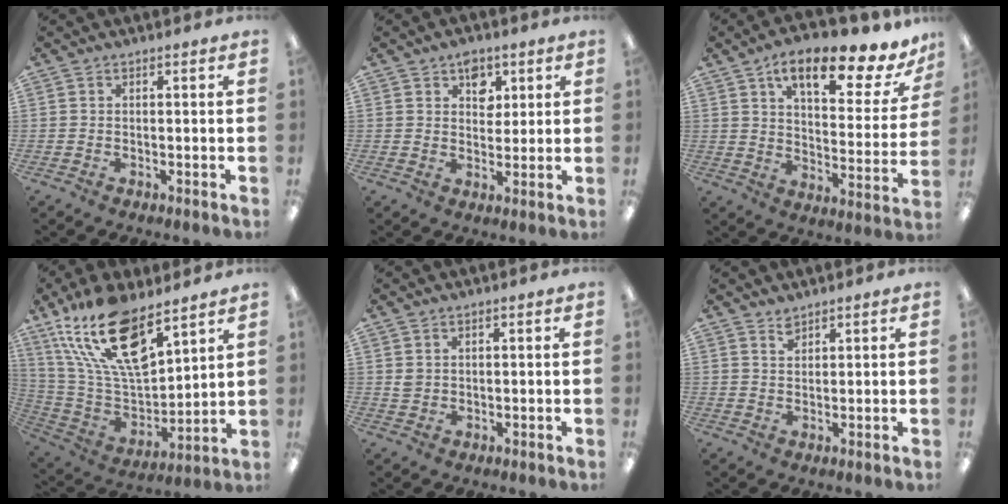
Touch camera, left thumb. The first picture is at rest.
{"total": 5.9, "force": [3.3, 4.2, 2.6], "torque": [-0.022, -0.007, 0.054]}
{"total": 15.9, "force": [10.5, 5.0, 10.8], "torque": [-0.161, -0.059, 0.168]}
{"total": 22.4, "force": [14.7, 8.9, 14.4], "torque": [-0.284, -0.091, 0.256]}
{"total": 1.7, "force": [0.9, 1.3, 0.7], "torque": [-0.017, 0.003, 0.016]}
{"total": 2.2, "force": [2.0, 0.8, 0.5], "torque": [-0.004, -0.006, 0.036]}